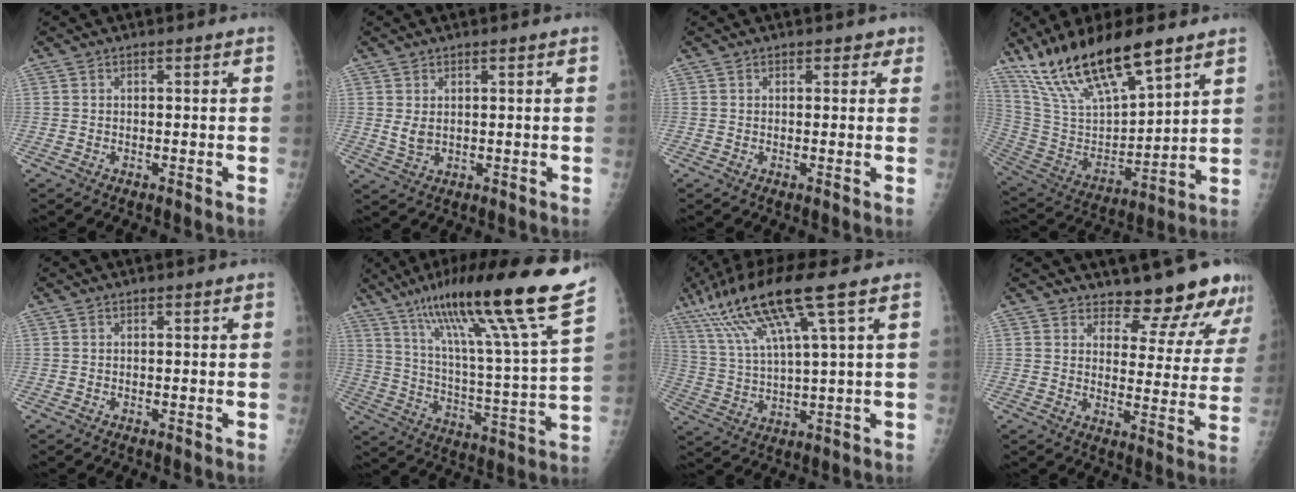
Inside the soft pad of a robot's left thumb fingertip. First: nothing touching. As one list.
[{"total": 2.6, "force": [0.8, 1.7, 1.8], "torque": [-0.028, -0.010, 0.021]}, {"total": 1.9, "force": [1.2, 1.4, 0.5], "torque": [0.017, -0.003, 0.008]}, {"total": 21.0, "force": [14.9, 6.3, 13.5], "torque": [-0.233, -0.054, 0.289]}, {"total": 0.0}, {"total": 25.2, "force": [17.7, 1.0, 18.0], "torque": [-0.277, -0.069, 0.283]}, {"total": 16.1, "force": [8.5, 1.5, 13.6], "torque": [-0.283, -0.008, 0.163]}, {"total": 12.6, "force": [11.5, 4.1, 3.1], "torque": [0.005, -0.093, 0.139]}]